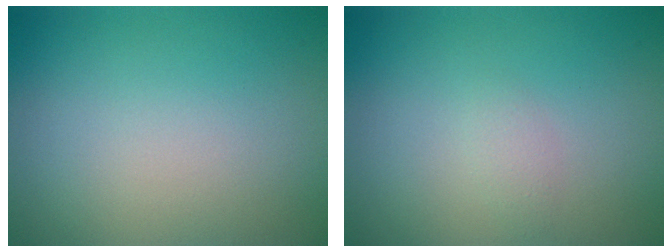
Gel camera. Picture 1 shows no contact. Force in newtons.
{"total": 0.8, "press": 0.8, "slide": 0.1}